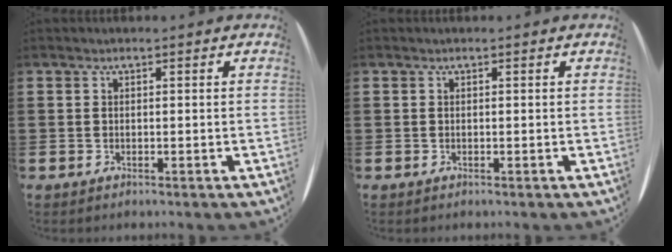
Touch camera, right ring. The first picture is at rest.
{"total": 0.0}